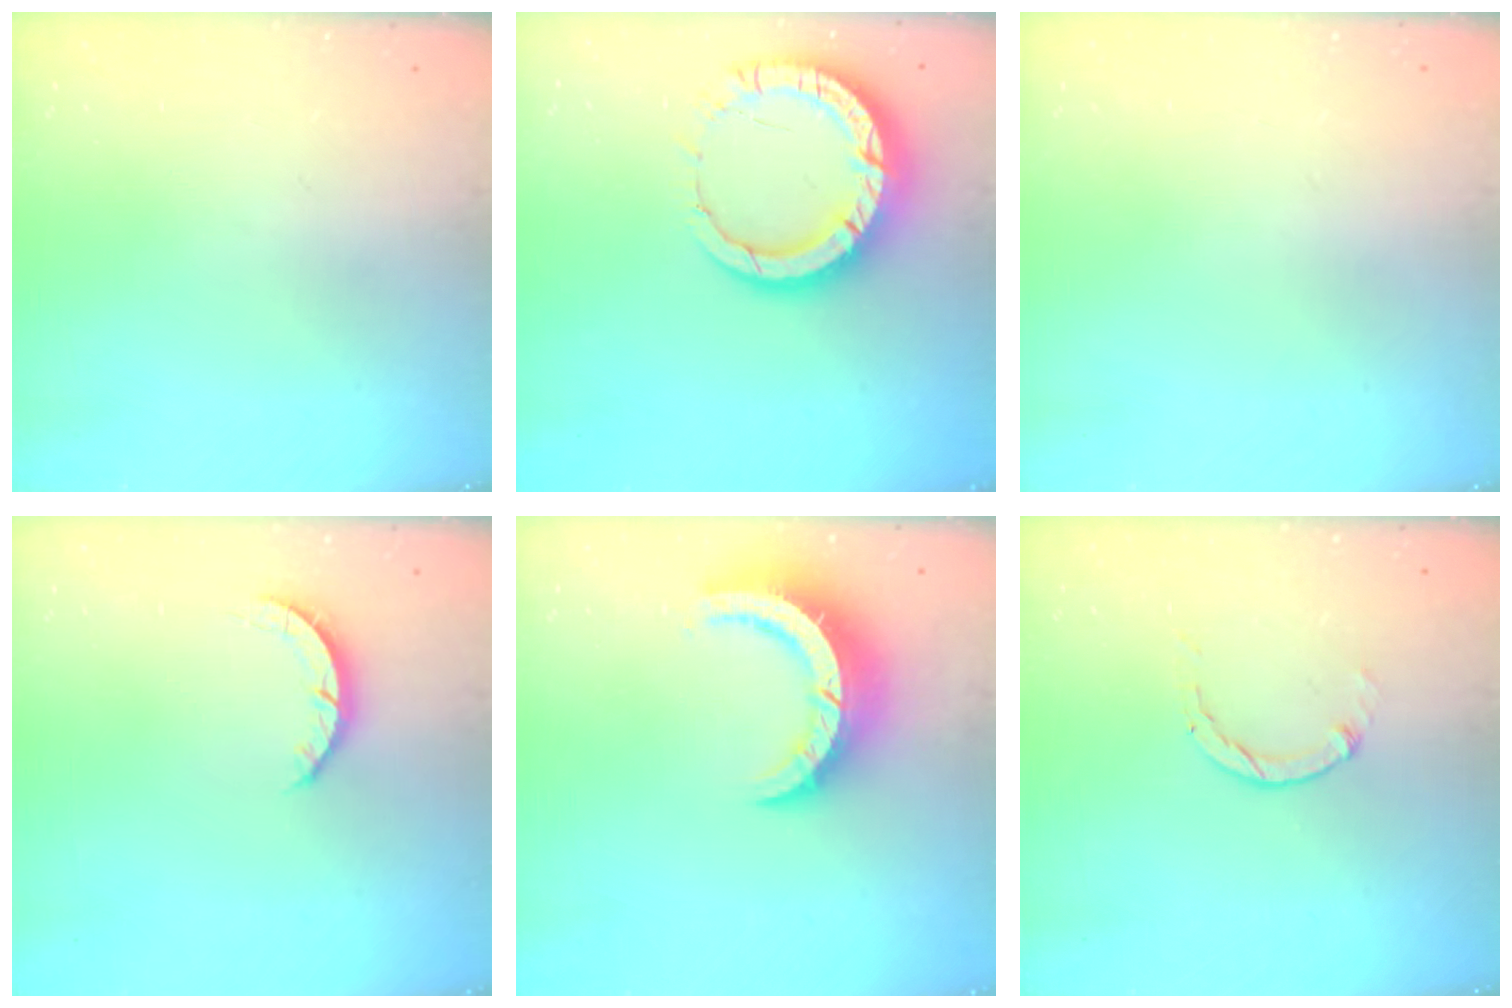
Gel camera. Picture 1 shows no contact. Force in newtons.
{"total": 13.5, "press": 13.4, "slide": 1.5}
{"total": 2.4, "press": 2.4, "slide": 0.2}
{"total": 2.7, "press": 2.7, "slide": 0.4}
{"total": 10.3, "press": 10.2, "slide": 1.1}
{"total": 0.8, "press": 0.7, "slide": 0.2}